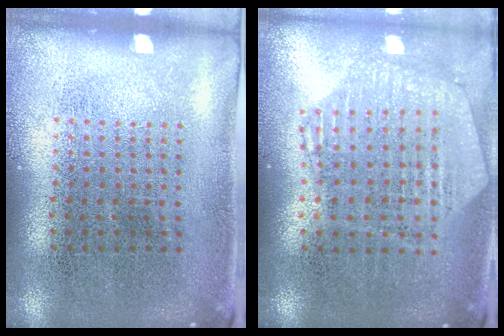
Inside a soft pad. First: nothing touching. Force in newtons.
{"total": 1.1, "press": 1.1, "slide": 0.2}